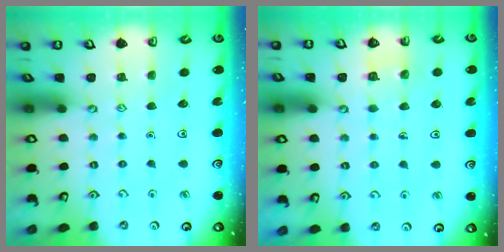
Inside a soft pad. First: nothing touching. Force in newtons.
{"total": 3.0, "press": 3.0, "slide": 0.2}